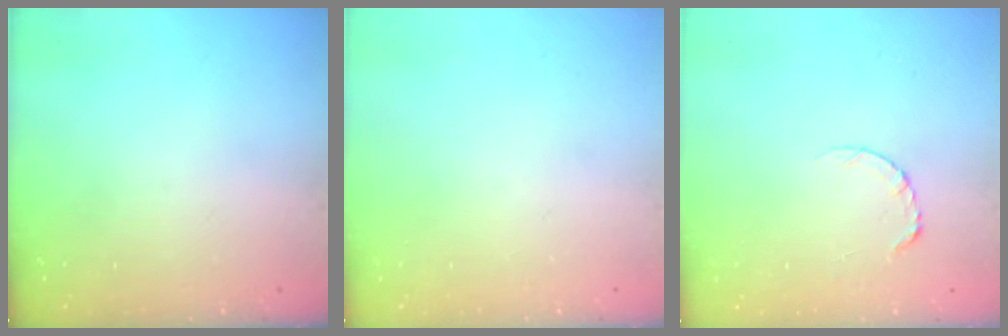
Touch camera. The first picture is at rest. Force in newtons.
{"total": 0.0}
{"total": 3.4, "press": 3.4, "slide": 0.4}